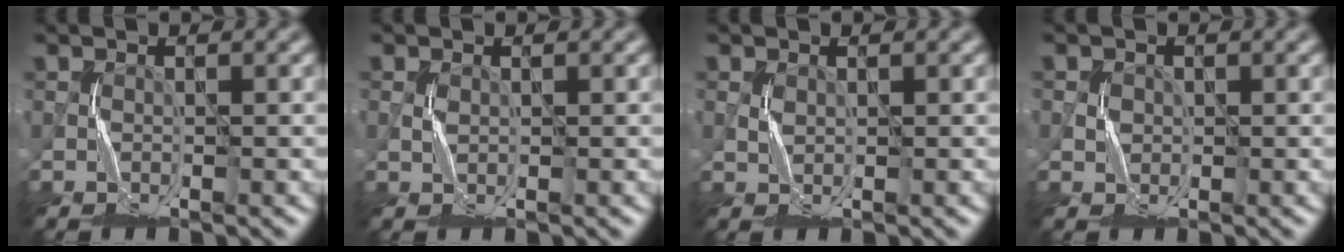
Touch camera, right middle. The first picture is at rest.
{"total": 0.0}
{"total": 0.0}
{"total": 0.9, "force": [0.1, 0.8, -0.2], "torque": [0.003, -0.003, 0.005]}